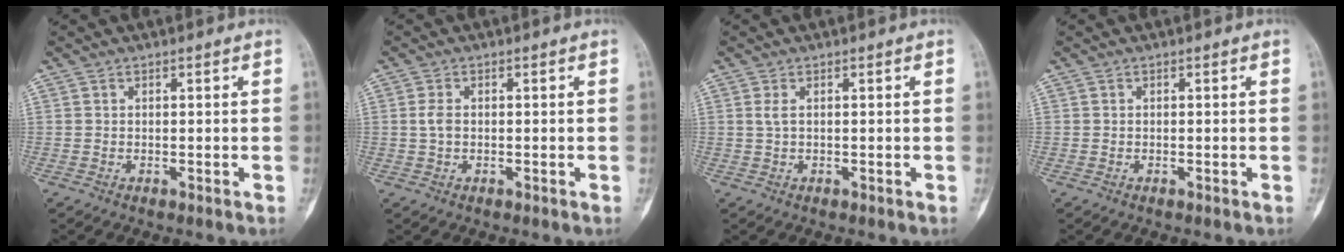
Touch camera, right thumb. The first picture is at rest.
{"total": 2.2, "force": [0.1, 1.3, 1.7], "torque": [-0.038, 0.002, 0.001]}
{"total": 1.4, "force": [0.4, 0.5, 1.2], "torque": [-0.034, 0.006, 0.012]}
{"total": 0.0}